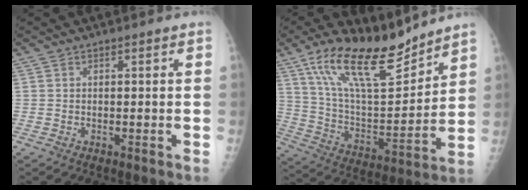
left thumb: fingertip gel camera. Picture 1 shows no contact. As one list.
[{"total": 19.1, "force": [14.4, 5.7, 11.2], "torque": [-0.160, -0.081, 0.263]}]